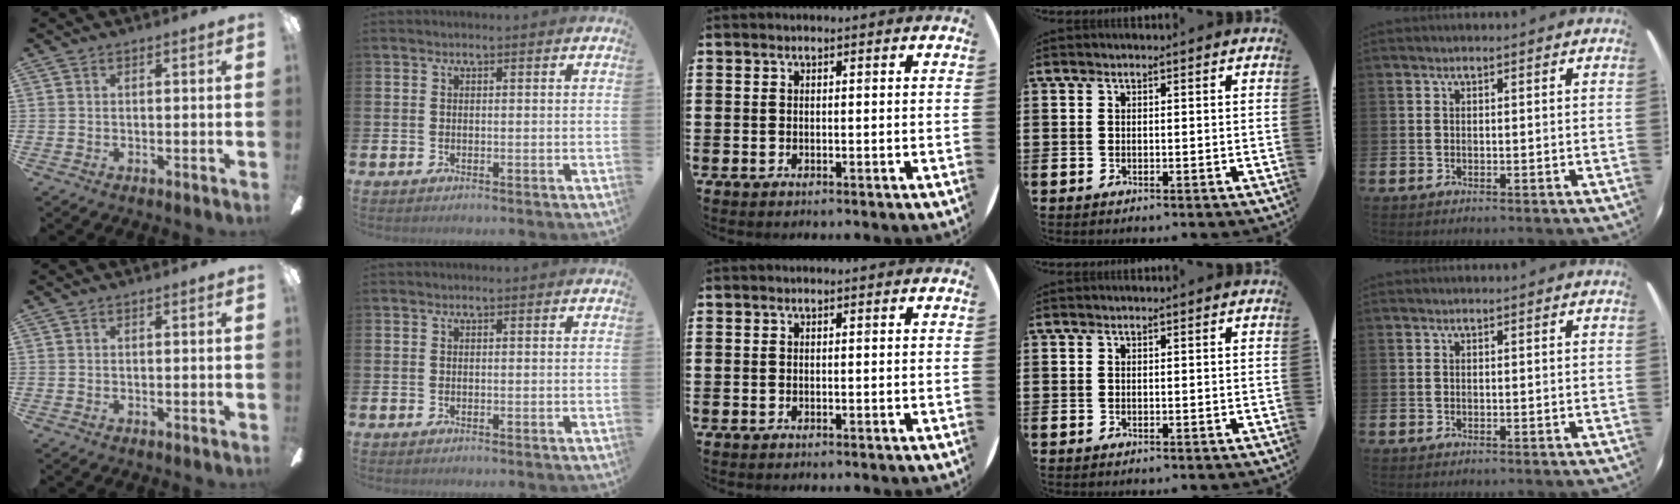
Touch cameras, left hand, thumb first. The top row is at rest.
{}